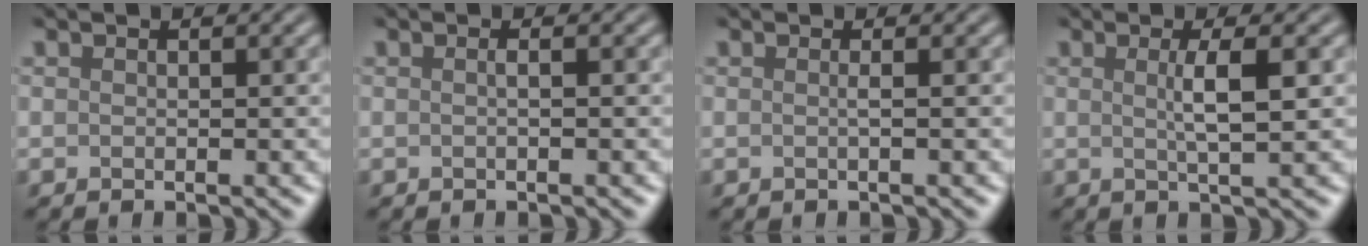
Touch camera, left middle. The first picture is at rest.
{"total": 0.9, "force": [0.1, 0.3, 0.9], "torque": [-0.011, -0.001, -0.006]}
{"total": 0.9, "force": [0.0, 0.3, 0.9], "torque": [-0.010, -0.001, -0.006]}
{"total": 3.1, "force": [0.4, 0.6, 3.1], "torque": [-0.048, 0.002, 0.004]}